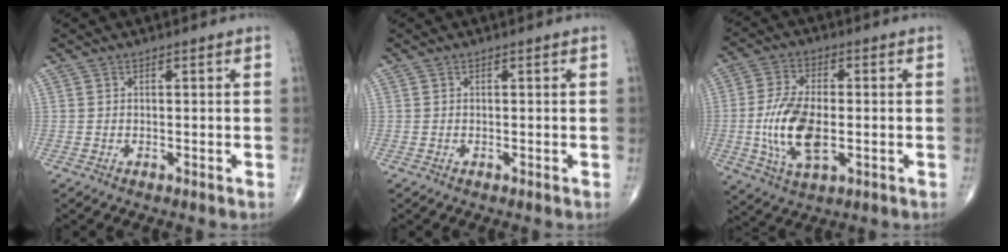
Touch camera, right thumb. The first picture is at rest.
{"total": 0.0}
{"total": 12.6, "force": [-1.8, 6.2, 10.8], "torque": [-0.217, -0.001, -0.031]}